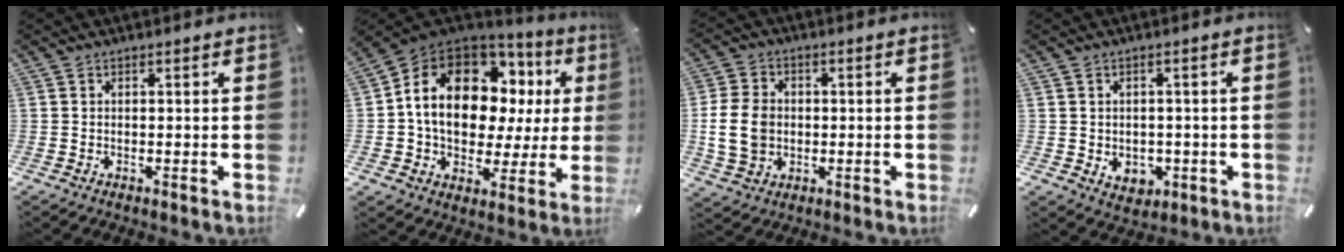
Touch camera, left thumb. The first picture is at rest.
{"total": 15.9, "force": [4.8, 11.3, 10.1], "torque": [-0.178, -0.027, 0.086]}
{"total": 10.0, "force": [-0.8, 8.2, 5.7], "torque": [-0.136, 0.011, -0.013]}
{"total": 4.2, "force": [-0.7, 3.7, 1.9], "torque": [-0.018, 0.001, -0.011]}